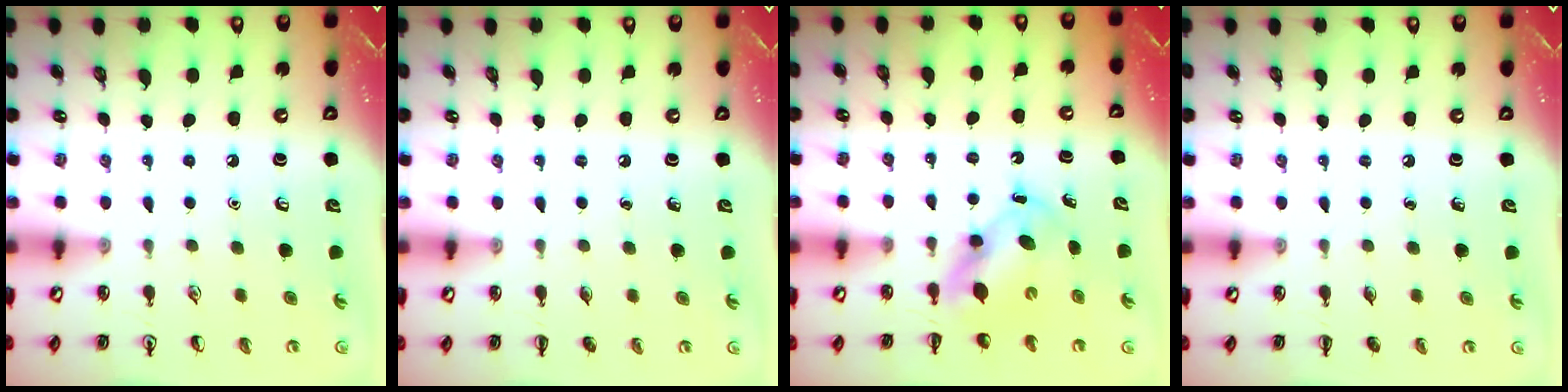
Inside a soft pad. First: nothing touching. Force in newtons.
{"total": 0.0}
{"total": 6.5, "press": 6.5, "slide": 1.0}
{"total": 0.0}